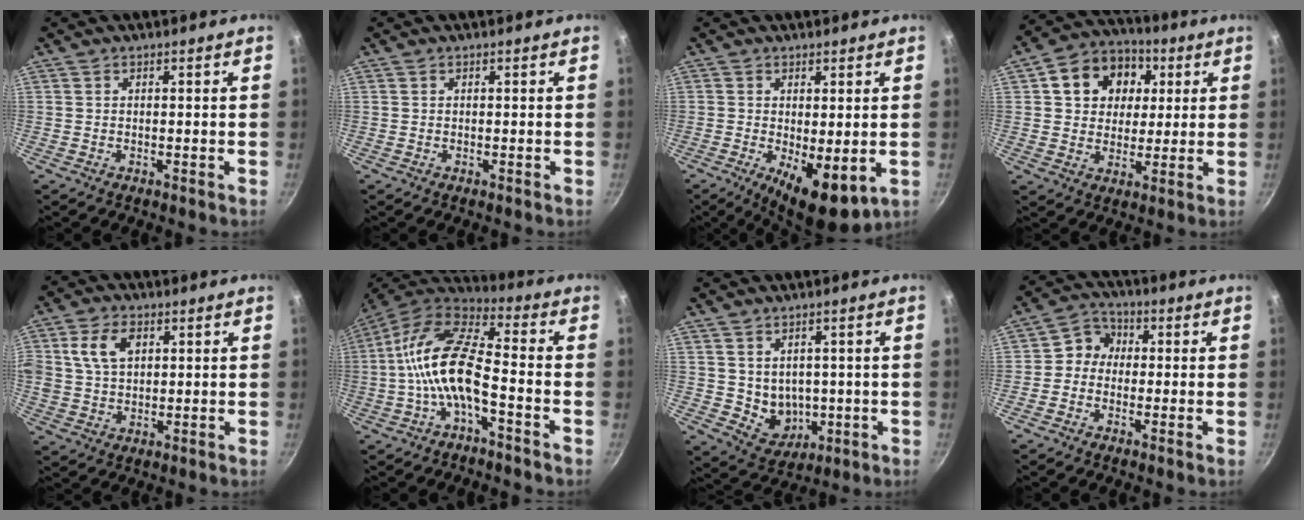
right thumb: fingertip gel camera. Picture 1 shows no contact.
{"total": 0.0}
{"total": 9.0, "force": [-1.3, 3.6, 8.1], "torque": [-0.109, -0.013, -0.006]}
{"total": 13.7, "force": [3.9, 11.2, 6.9], "torque": [-0.089, 0.011, 0.054]}
{"total": 8.0, "force": [2.6, 5.4, 5.3], "torque": [-0.087, 0.000, 0.045]}
{"total": 14.0, "force": [-3.5, 5.6, 12.4], "torque": [-0.244, 0.047, -0.080]}
{"total": 6.8, "force": [0.5, 5.7, 3.7], "torque": [-0.037, -0.013, 0.029]}
{"total": 5.1, "force": [-0.4, 4.7, 2.0], "torque": [0.001, 0.019, -0.025]}